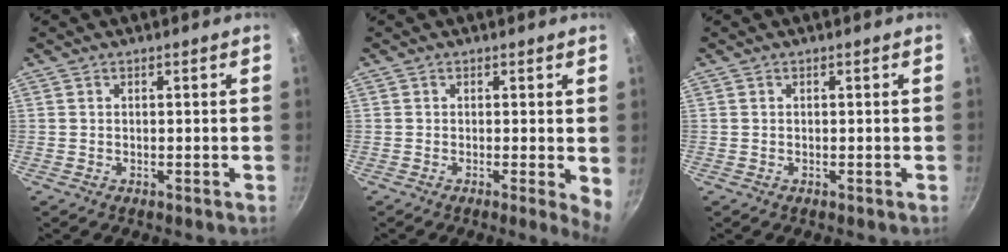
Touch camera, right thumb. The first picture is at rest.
{"total": 3.6, "force": [0.1, 0.9, 3.5], "torque": [-0.042, -0.007, -0.002]}
{"total": 0.0}